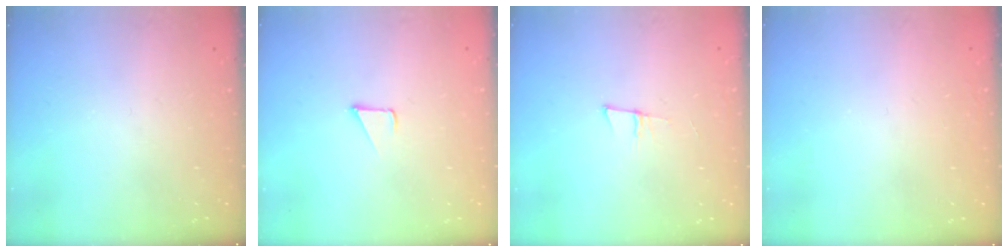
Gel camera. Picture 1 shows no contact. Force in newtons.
{"total": 2.3, "press": 2.3, "slide": 0.2}
{"total": 5.4, "press": 4.6, "slide": 2.7}
{"total": 1.5, "press": 1.5, "slide": 0.1}